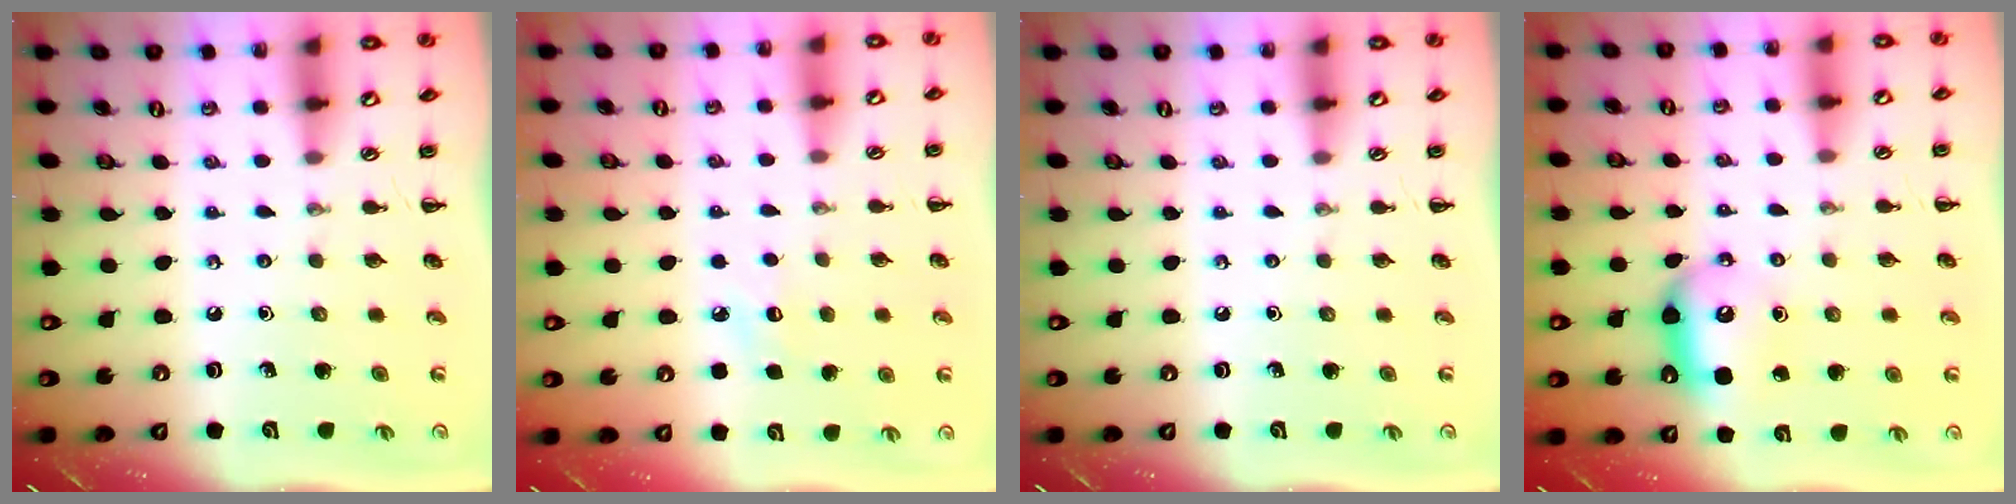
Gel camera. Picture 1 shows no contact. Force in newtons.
{"total": 5.9, "press": 5.7, "slide": 1.5}
{"total": 0.0}
{"total": 8.0, "press": 8.0, "slide": 0.9}